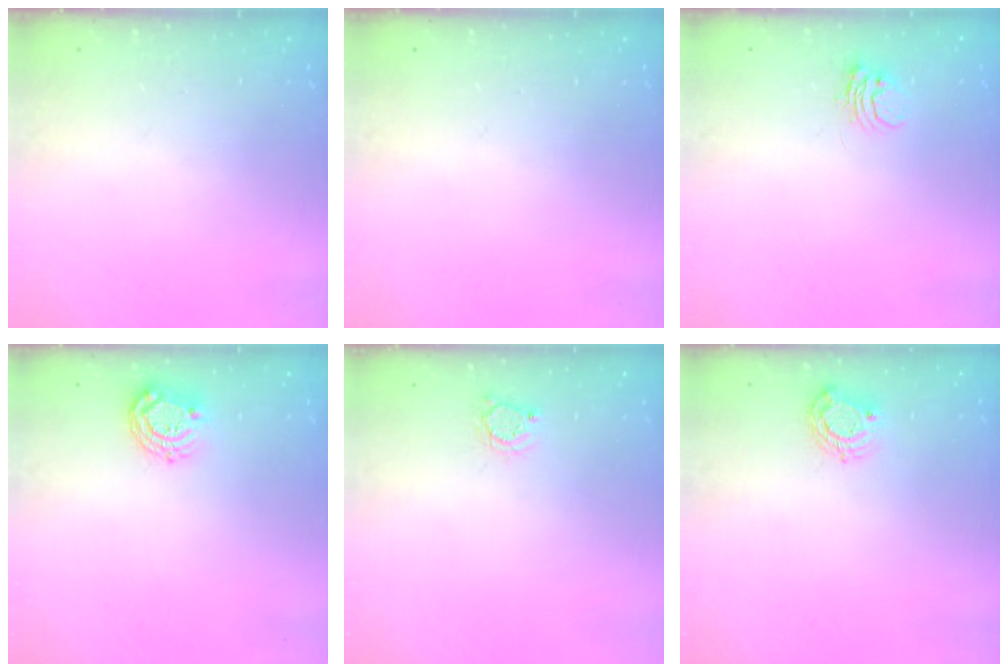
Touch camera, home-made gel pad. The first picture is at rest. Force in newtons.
{"total": 0.0}
{"total": 4.3, "press": 4.3, "slide": 0.3}
{"total": 7.4, "press": 7.4, "slide": 0.2}
{"total": 2.8, "press": 2.8, "slide": 0.4}
{"total": 5.9, "press": 5.9, "slide": 0.3}